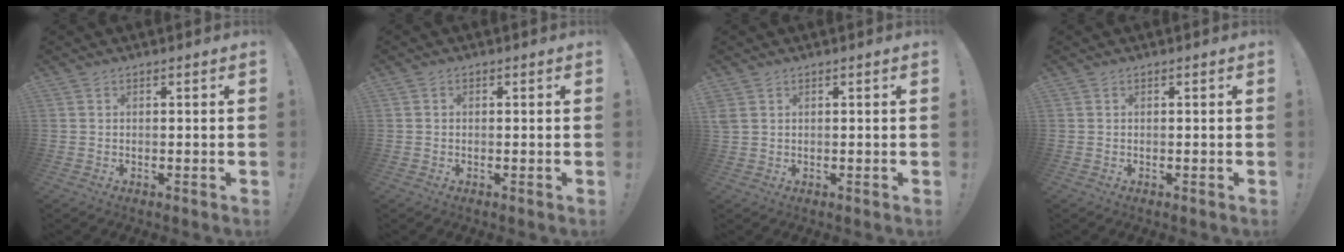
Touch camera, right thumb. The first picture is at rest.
{"total": 0.6, "force": [-0.3, 0.5, 0.2], "torque": [-0.005, 0.003, -0.005]}
{"total": 2.2, "force": [0.9, 1.4, 1.4], "torque": [-0.029, 0.004, 0.020]}
{"total": 0.0}